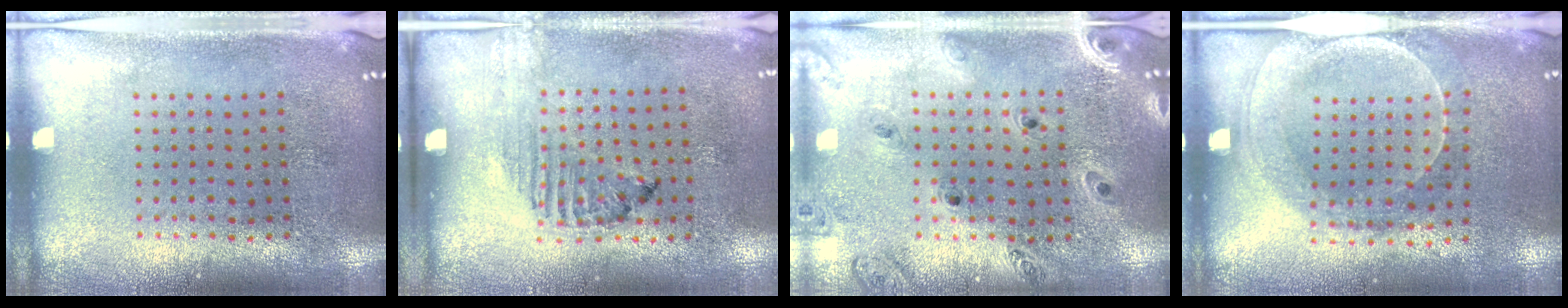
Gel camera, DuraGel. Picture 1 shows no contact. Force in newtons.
{"total": 1.3, "press": 1.1, "slide": 0.6}
{"total": 1.4, "press": 1.4, "slide": 0.1}
{"total": 1.8, "press": 1.7, "slide": 0.4}